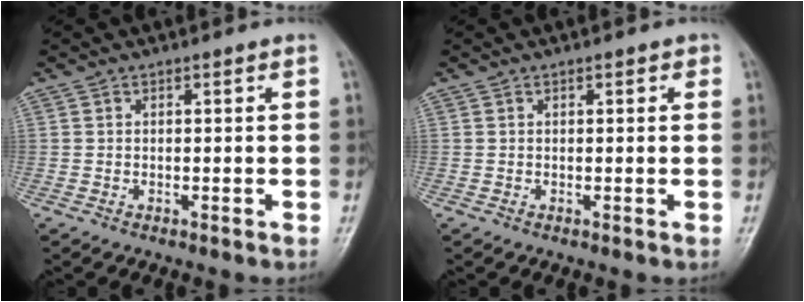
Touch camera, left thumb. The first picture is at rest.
{"total": 1.3, "force": [0.6, 0.7, 0.9], "torque": [-0.009, 0.001, 0.005]}